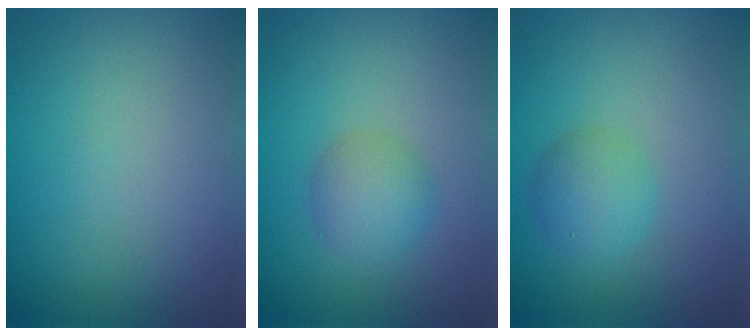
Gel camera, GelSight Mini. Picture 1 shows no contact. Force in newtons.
{"total": 2.8, "press": 2.8, "slide": 0.0}
{"total": 2.7, "press": 2.7, "slide": 0.1}